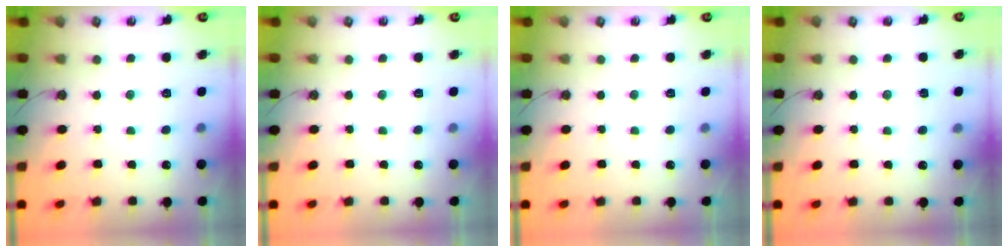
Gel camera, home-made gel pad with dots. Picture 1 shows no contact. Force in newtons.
{"total": 0.0}
{"total": 0.0}
{"total": 4.1, "press": 3.6, "slide": 2.0}